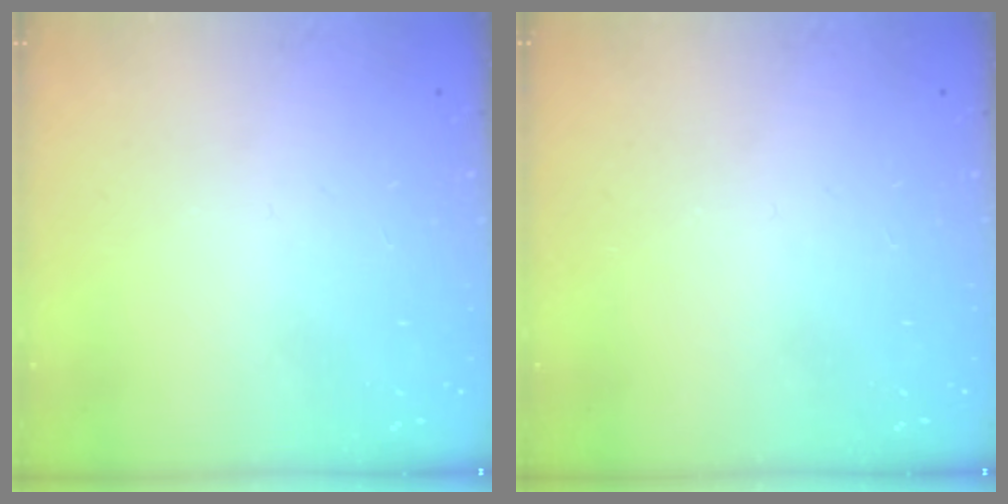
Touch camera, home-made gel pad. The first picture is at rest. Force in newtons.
{"total": 0.0}